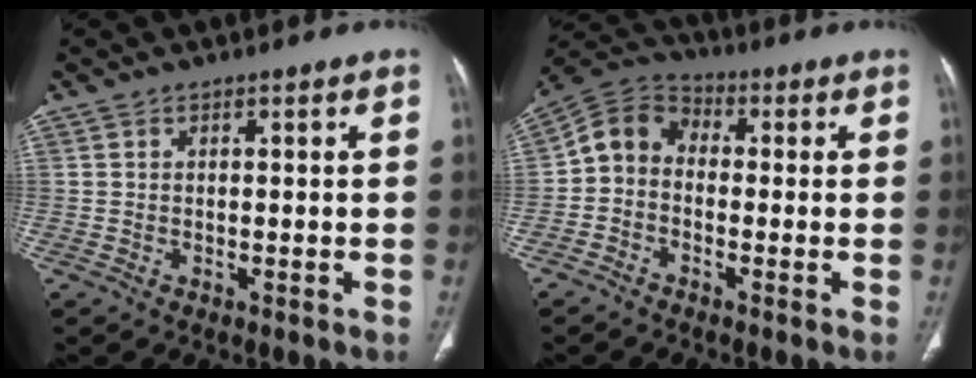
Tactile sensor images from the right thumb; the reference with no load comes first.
{"total": 7.3, "force": [-0.9, 5.9, 4.3], "torque": [-0.067, 0.029, -0.039]}